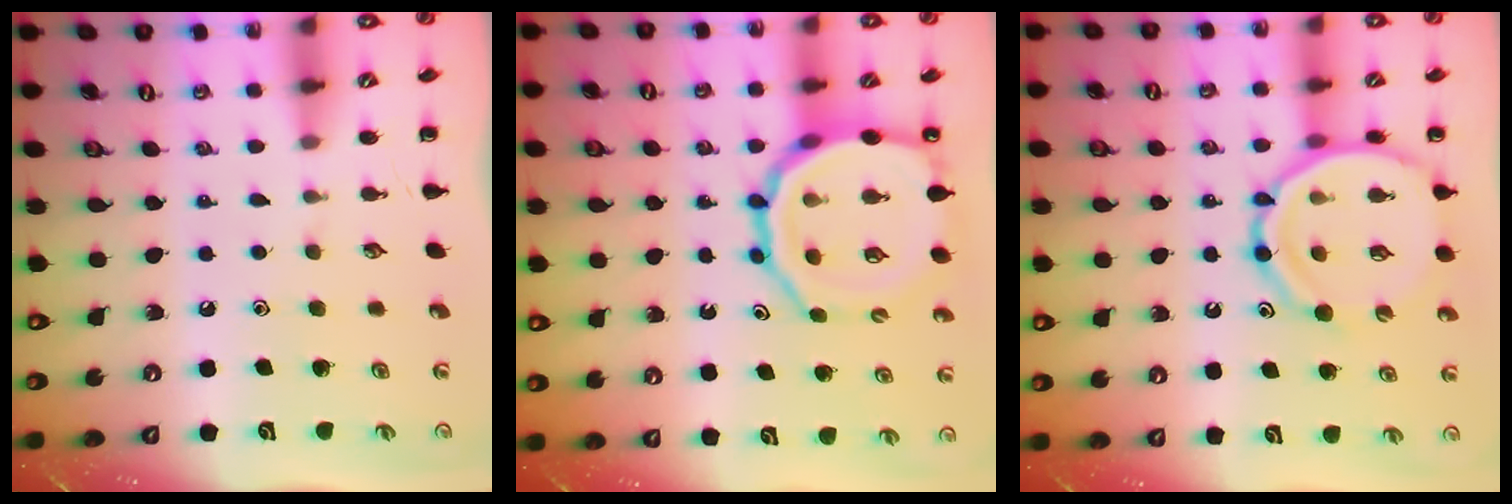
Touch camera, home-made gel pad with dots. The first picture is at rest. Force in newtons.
{"total": 17.3, "press": 17.1, "slide": 2.7}
{"total": 14.9, "press": 14.4, "slide": 3.5}